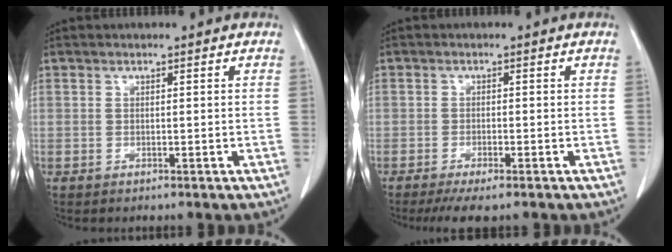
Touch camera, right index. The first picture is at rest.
{"total": 4.7, "force": [-3.5, 0.9, 3.0], "torque": [-0.045, -0.009, -0.053]}